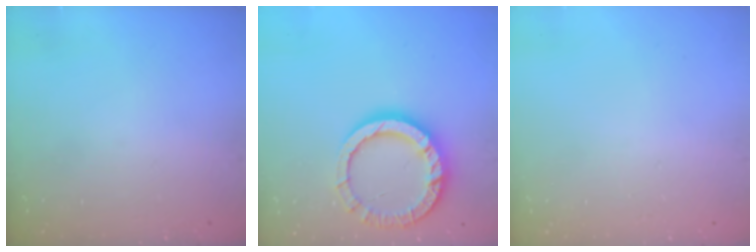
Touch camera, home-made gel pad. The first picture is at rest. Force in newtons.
{"total": 14.0, "press": 14.0, "slide": 1.2}
{"total": 2.7, "press": 2.7, "slide": 0.2}